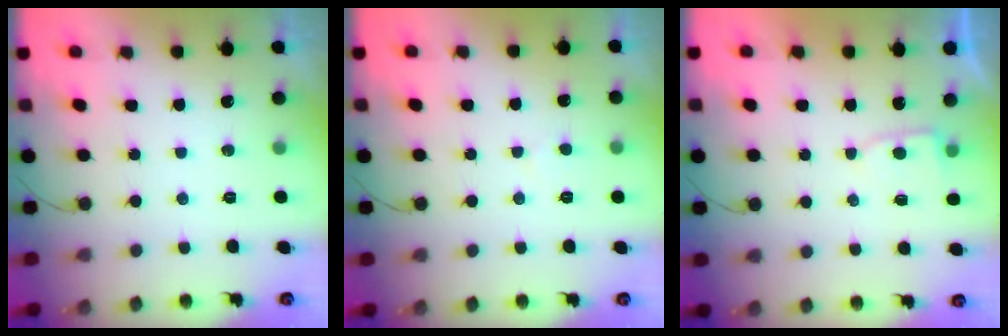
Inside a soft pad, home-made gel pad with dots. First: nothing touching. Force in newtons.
{"total": 1.3, "press": 1.3, "slide": 0.1}
{"total": 2.8, "press": 2.8, "slide": 0.4}